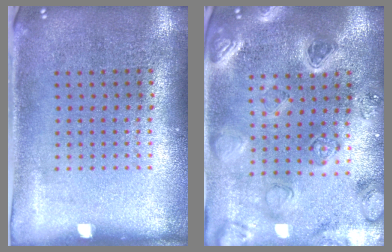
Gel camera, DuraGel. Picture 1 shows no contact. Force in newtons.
{"total": 2.2, "press": 2.2, "slide": 0.2}